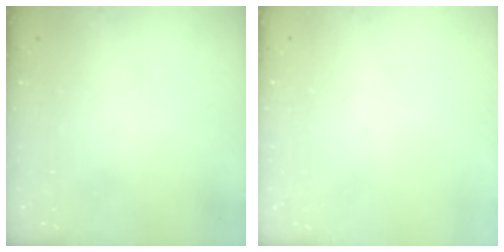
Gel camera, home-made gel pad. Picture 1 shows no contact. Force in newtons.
{"total": 0.0}